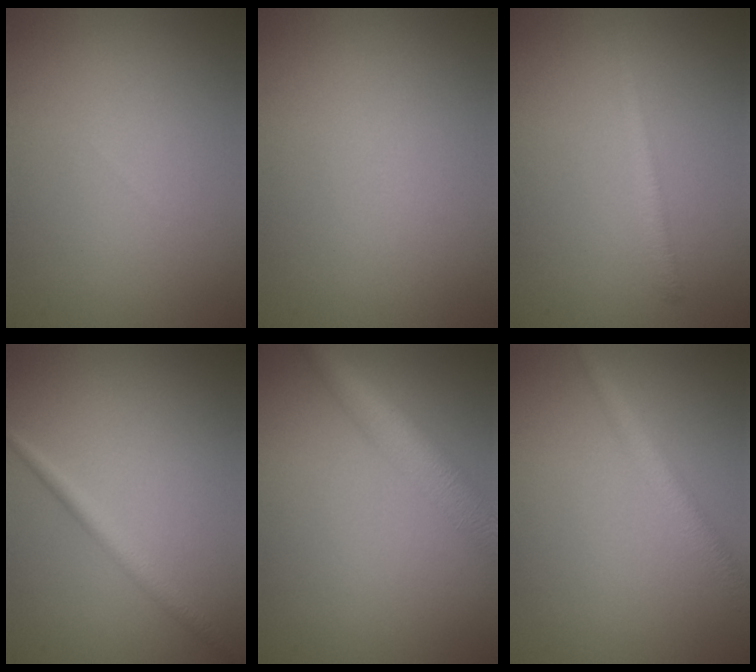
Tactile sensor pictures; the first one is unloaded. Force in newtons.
{"total": 0.0}
{"total": 1.5, "press": 1.5, "slide": 0.1}
{"total": 1.8, "press": 1.8, "slide": 0.1}
{"total": 5.4, "press": 5.4, "slide": 0.3}
{"total": 2.9, "press": 2.9, "slide": 0.2}